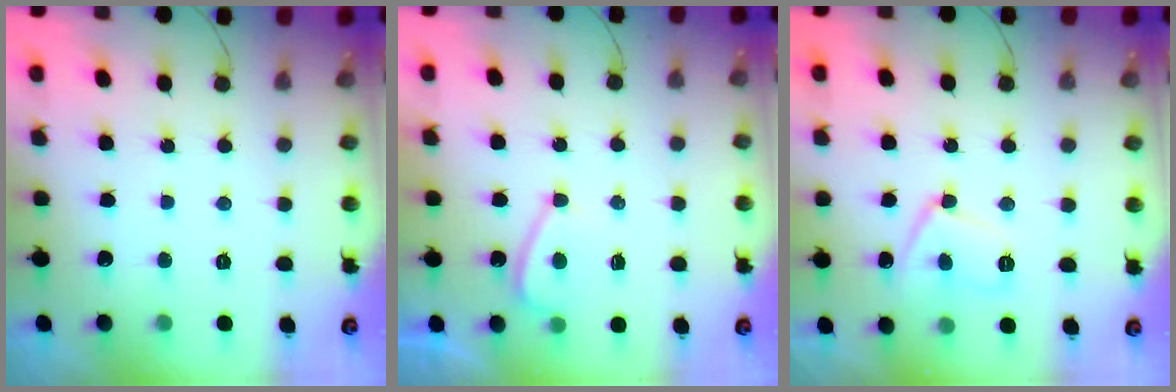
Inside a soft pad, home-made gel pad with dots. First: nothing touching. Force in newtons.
{"total": 4.4, "press": 4.4, "slide": 0.5}
{"total": 9.7, "press": 9.6, "slide": 1.9}